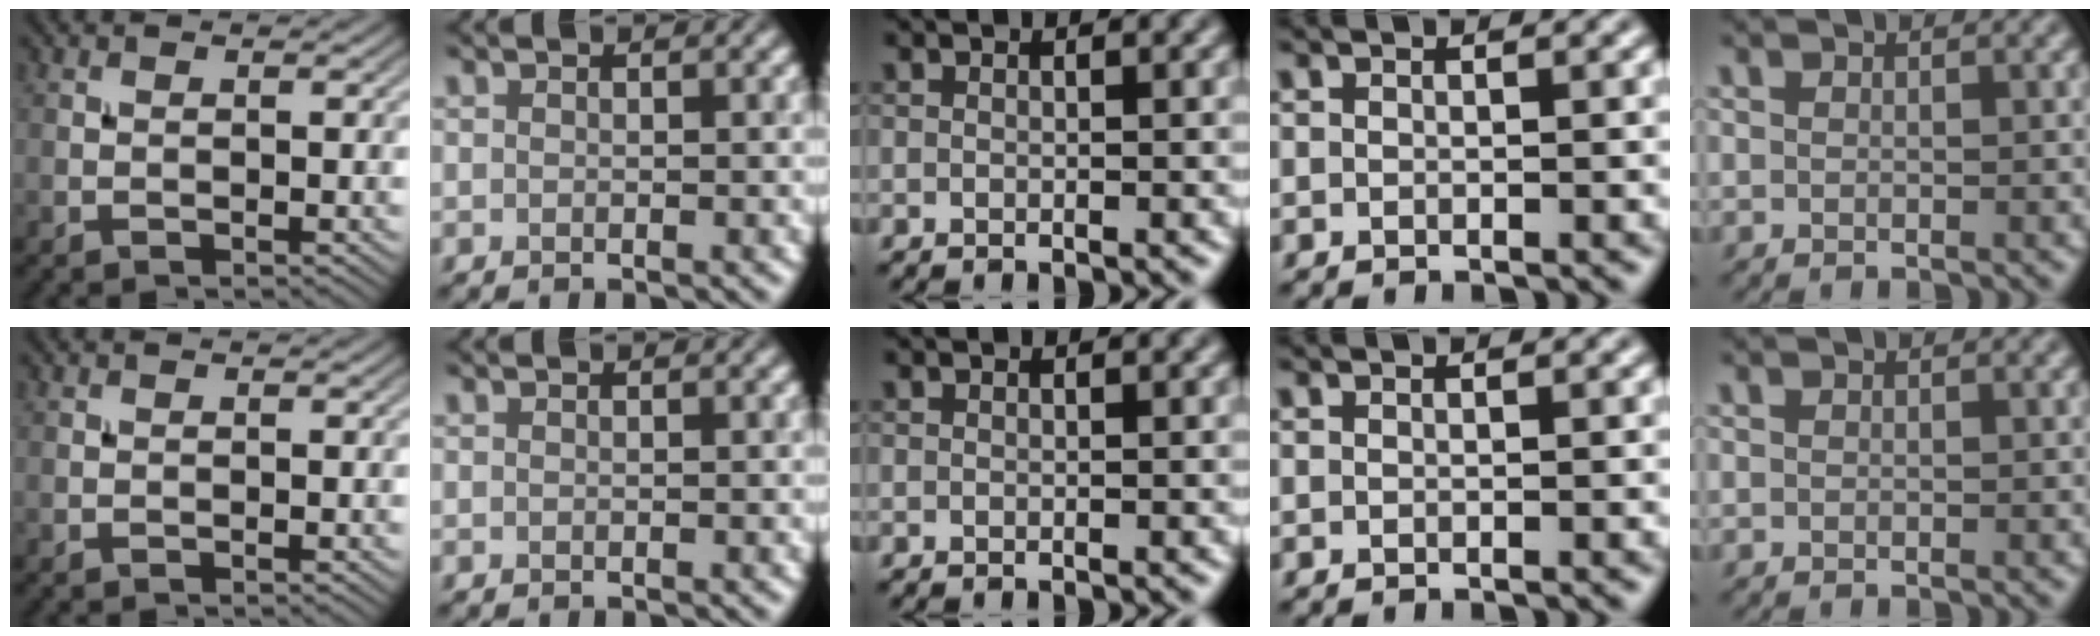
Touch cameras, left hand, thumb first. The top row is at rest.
{}